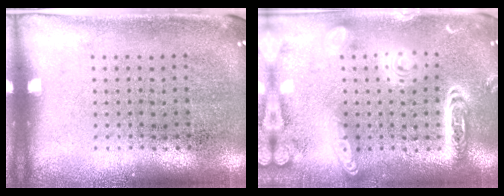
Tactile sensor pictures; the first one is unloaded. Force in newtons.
{"total": 4.0, "press": 4.0, "slide": 0.4}